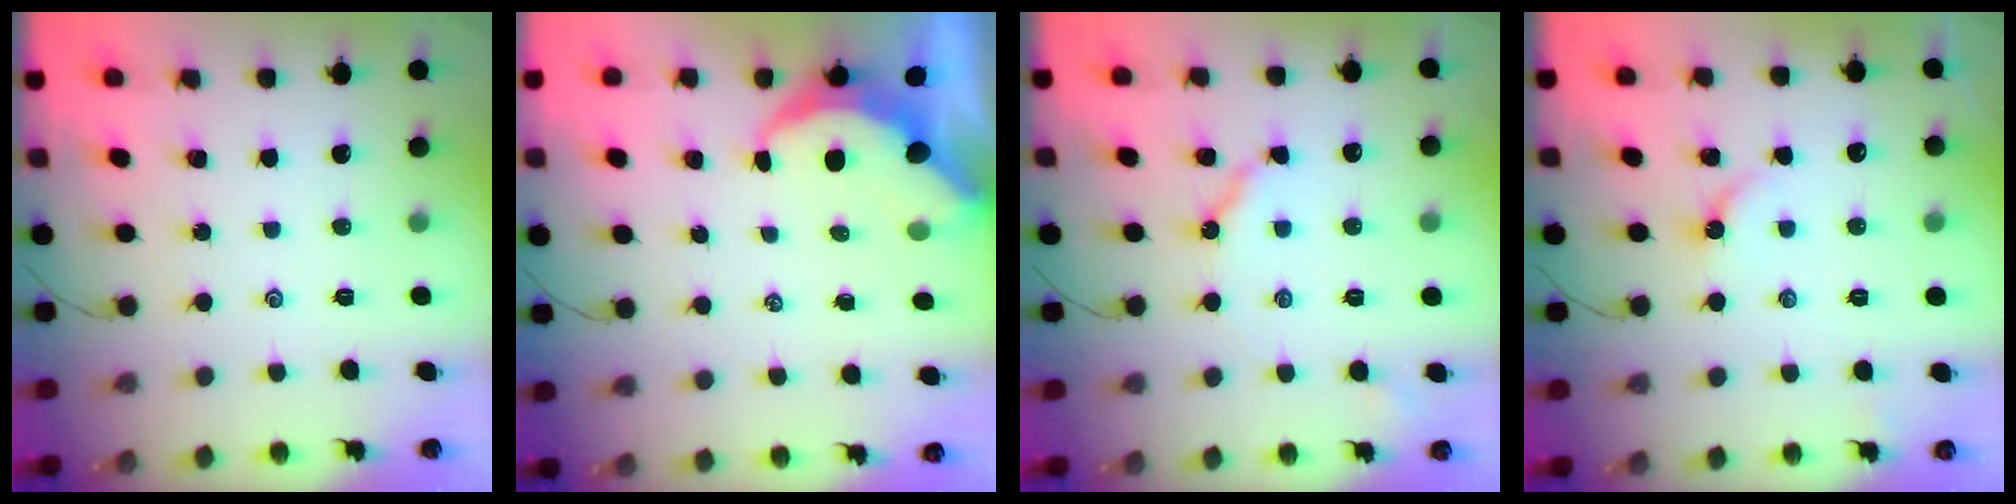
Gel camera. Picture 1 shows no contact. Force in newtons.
{"total": 7.4, "press": 7.3, "slide": 1.1}
{"total": 5.5, "press": 5.5, "slide": 0.4}
{"total": 3.3, "press": 3.3, "slide": 0.6}